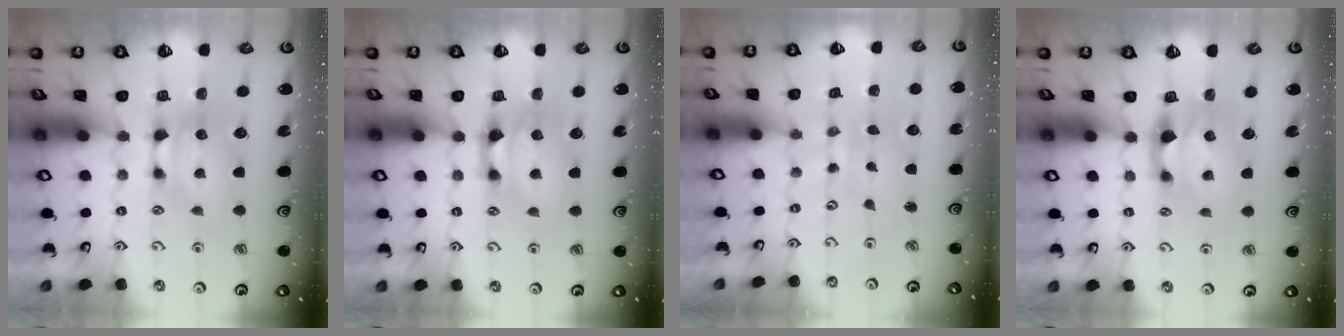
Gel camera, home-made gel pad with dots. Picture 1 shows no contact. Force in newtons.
{"total": 1.6, "press": 0.9, "slide": 1.3}
{"total": 4.7, "press": 4.7, "slide": 0.2}
{"total": 2.0, "press": 1.8, "slide": 1.0}